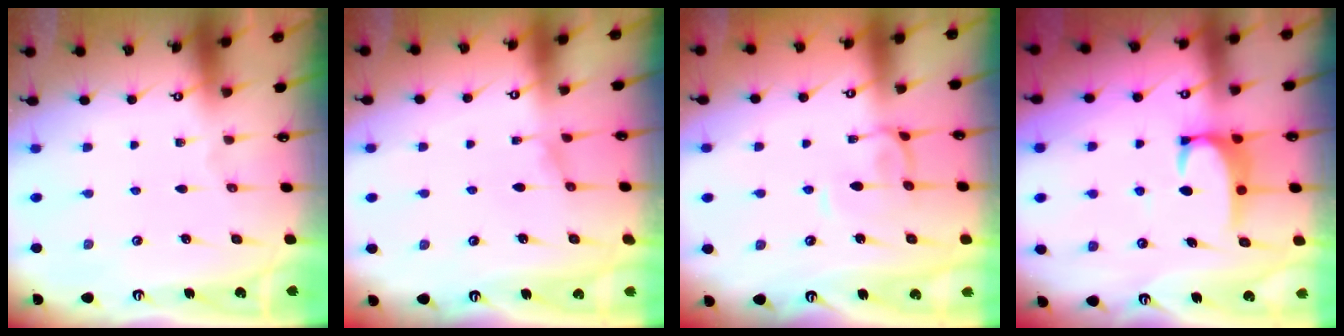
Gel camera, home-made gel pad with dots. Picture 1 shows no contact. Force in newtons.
{"total": 0.0}
{"total": 1.7, "press": 1.6, "slide": 0.4}
{"total": 3.6, "press": 3.5, "slide": 0.9}